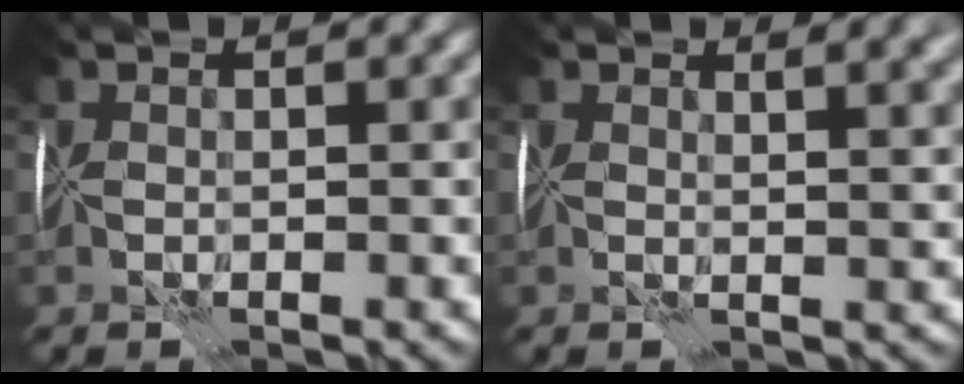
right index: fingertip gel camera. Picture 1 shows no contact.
{"total": 3.2, "force": [2.2, 0.6, 2.2], "torque": [-0.024, -0.001, 0.039]}